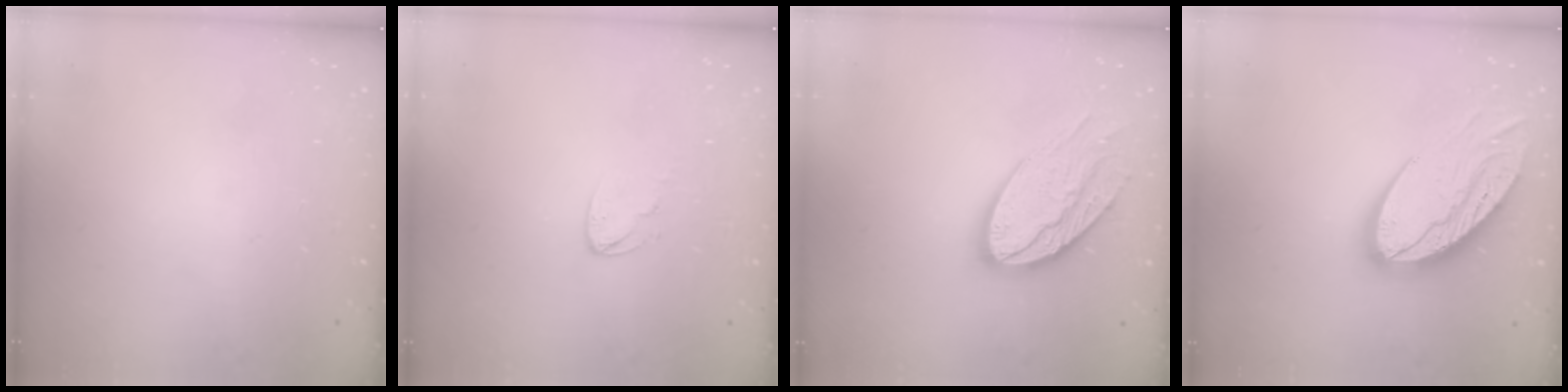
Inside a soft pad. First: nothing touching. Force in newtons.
{"total": 4.2, "press": 4.2, "slide": 0.4}
{"total": 16.7, "press": 16.6, "slide": 1.5}
{"total": 19.1, "press": 19.1, "slide": 1.4}